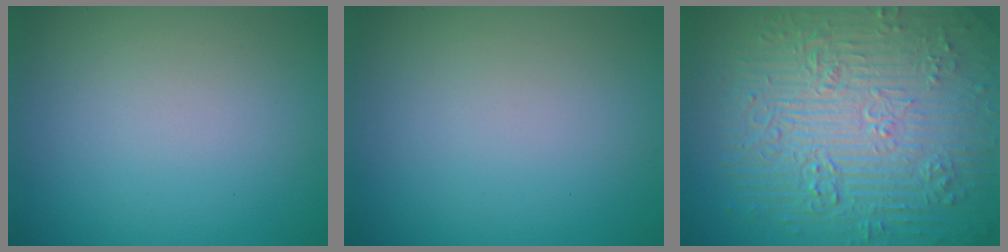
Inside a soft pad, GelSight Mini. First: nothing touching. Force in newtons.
{"total": 0.0}
{"total": 12.0, "press": 7.9, "slide": 9.0}